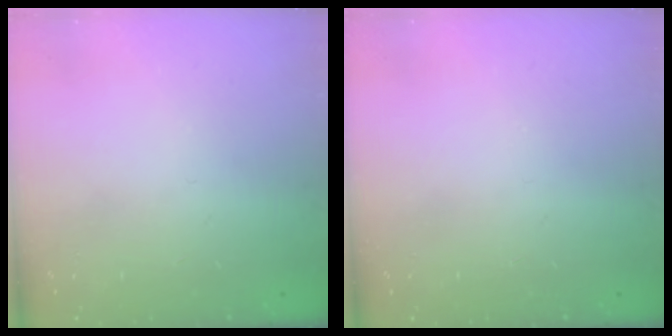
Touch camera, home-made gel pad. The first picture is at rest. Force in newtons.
{"total": 0.0}